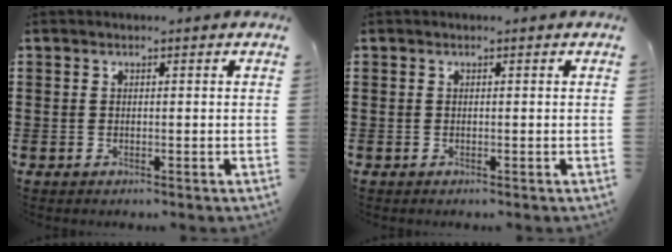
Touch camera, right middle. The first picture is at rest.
{"total": 0.0}